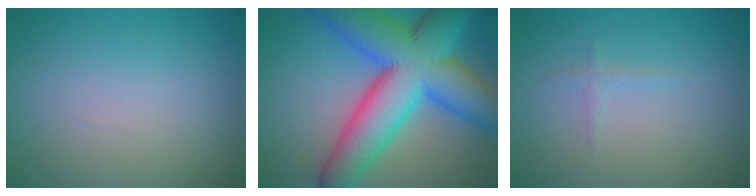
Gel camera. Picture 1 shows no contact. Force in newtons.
{"total": 14.6, "press": 14.6, "slide": 0.3}
{"total": 0.7, "press": 0.7, "slide": 0.0}